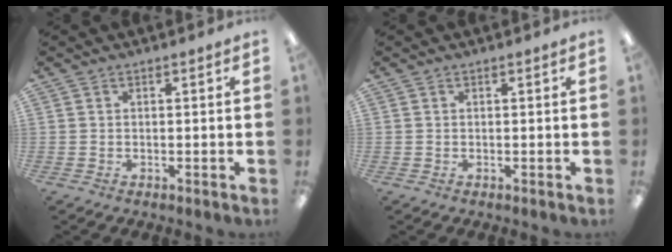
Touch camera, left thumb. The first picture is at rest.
{"total": 0.0}